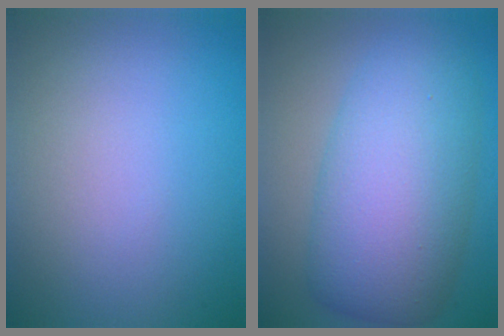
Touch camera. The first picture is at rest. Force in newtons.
{"total": 9.7, "press": 9.7, "slide": 0.2}